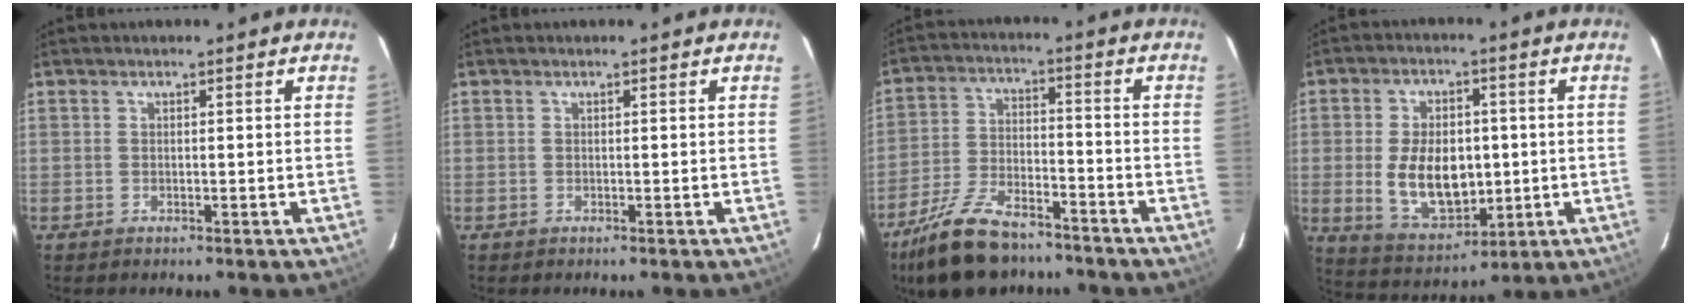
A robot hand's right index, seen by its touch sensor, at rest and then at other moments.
{"total": 0.0}
{"total": 15.7, "force": [-12.4, 5.8, 7.7], "torque": [-0.169, -0.017, -0.217]}
{"total": 13.0, "force": [-0.8, 8.1, 10.2], "torque": [-0.202, -0.004, 0.007]}